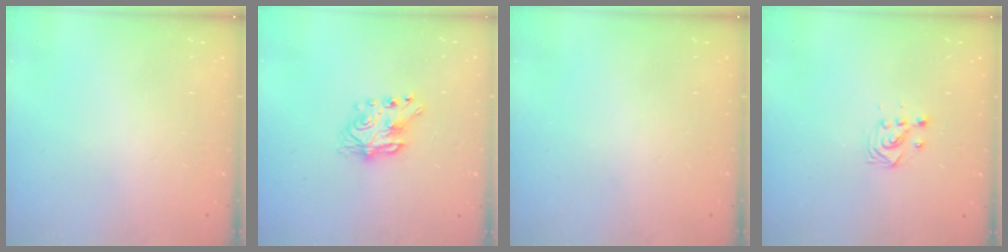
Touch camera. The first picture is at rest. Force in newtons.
{"total": 7.1, "press": 7.1, "slide": 0.2}
{"total": 0.0}
{"total": 2.9, "press": 2.9, "slide": 0.3}